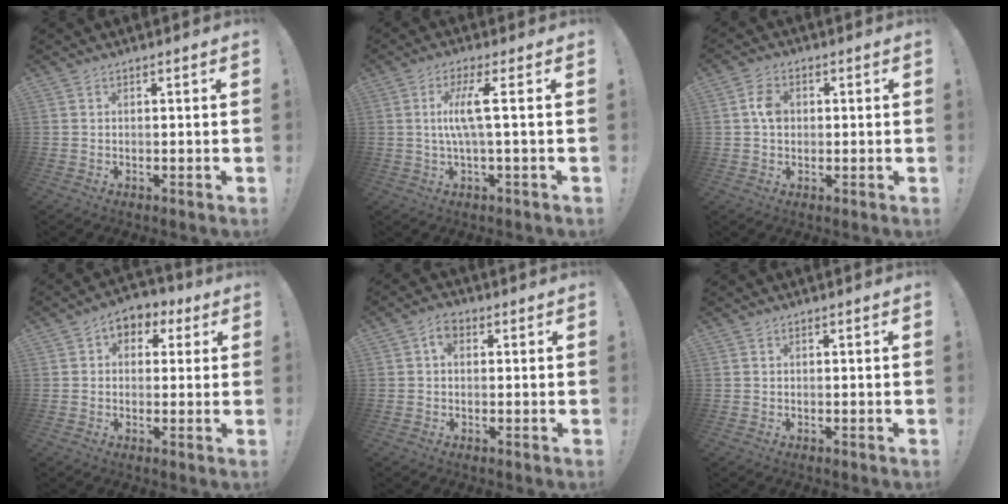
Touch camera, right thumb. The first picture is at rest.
{"total": 8.1, "force": [1.1, 0.5, 8.0], "torque": [-0.159, 0.002, 0.011]}
{"total": 5.6, "force": [0.4, 4.2, 3.7], "torque": [-0.052, 0.008, 0.007]}
{"total": 5.1, "force": [0.3, 4.5, 2.5], "torque": [-0.020, 0.001, 0.005]}
{"total": 4.1, "force": [1.0, 2.7, 2.9], "torque": [-0.048, 0.005, 0.017]}
{"total": 0.0}